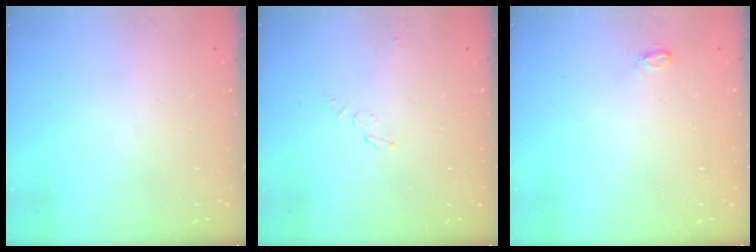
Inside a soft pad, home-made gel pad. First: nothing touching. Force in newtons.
{"total": 2.9, "press": 2.9, "slide": 0.2}
{"total": 3.8, "press": 3.8, "slide": 0.5}